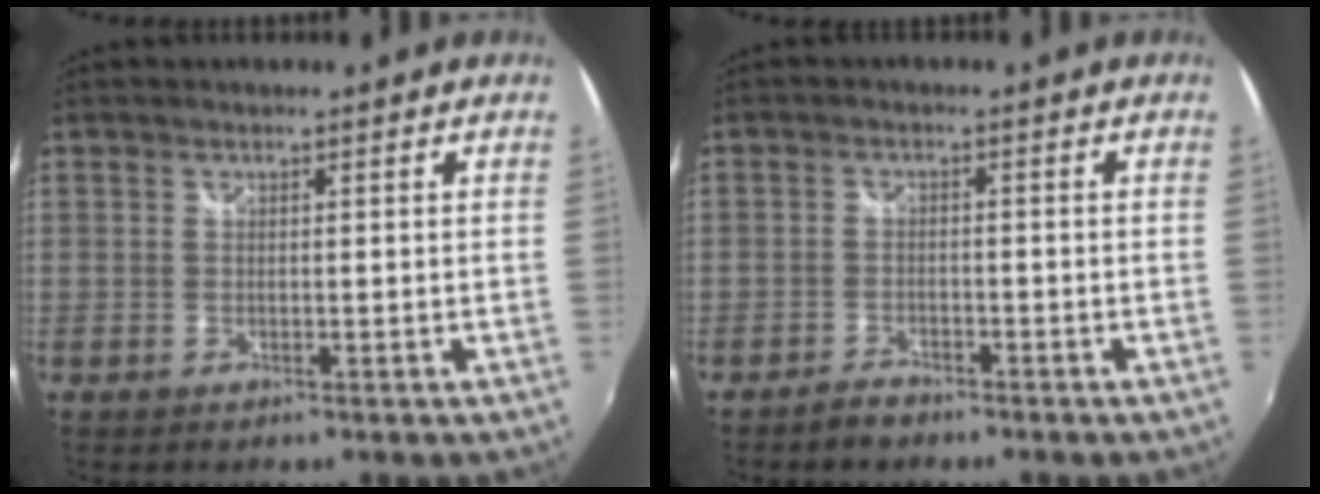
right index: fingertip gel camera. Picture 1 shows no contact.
{"total": 2.7, "force": [-2.4, 1.1, 0.9], "torque": [-0.029, 0.003, -0.044]}